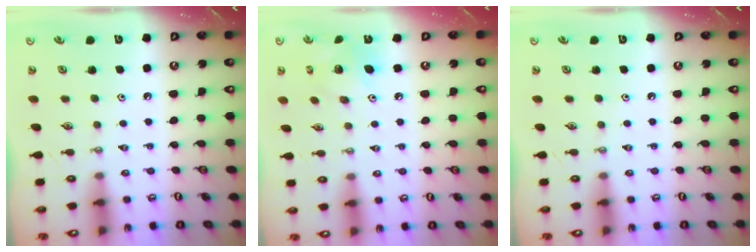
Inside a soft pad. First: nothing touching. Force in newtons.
{"total": 9.7, "press": 9.7, "slide": 0.4}
{"total": 0.0}